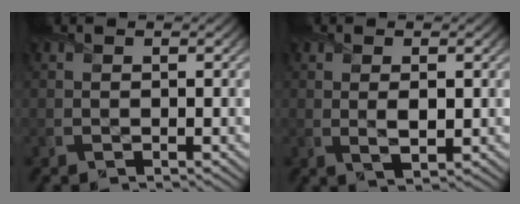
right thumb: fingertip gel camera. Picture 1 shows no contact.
{"total": 2.6, "force": [0.3, 0.9, 2.4], "torque": [-0.053, -0.007, 0.008]}